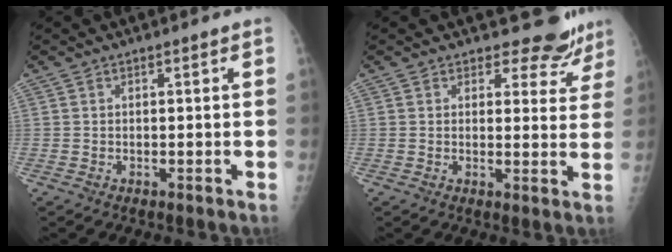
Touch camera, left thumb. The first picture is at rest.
{"total": 6.5, "force": [5.8, 2.8, 0.2], "torque": [0.032, -0.043, 0.056]}